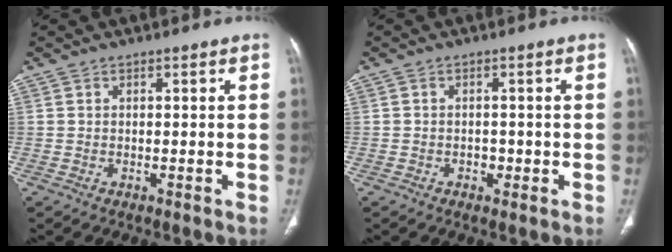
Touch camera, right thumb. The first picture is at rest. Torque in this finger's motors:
{"motor_torque": [-0.05, 0.09, 0.11, 0.37, 0.02]}